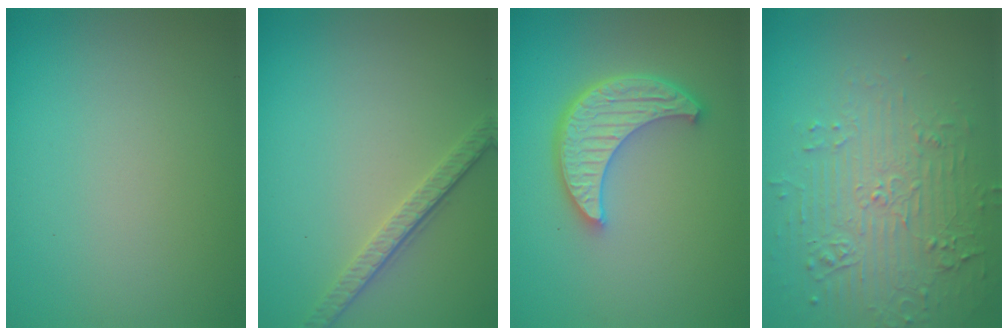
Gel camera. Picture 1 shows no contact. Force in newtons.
{"total": 3.1, "press": 2.3, "slide": 2.1}
{"total": 5.7, "press": 4.3, "slide": 3.7}
{"total": 5.2, "press": 3.7, "slide": 3.6}